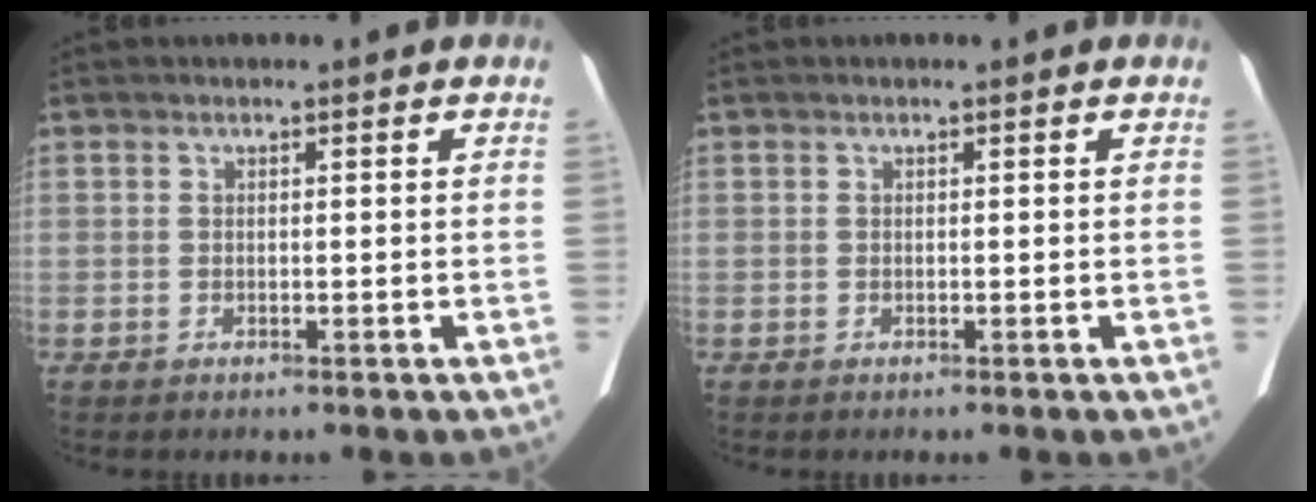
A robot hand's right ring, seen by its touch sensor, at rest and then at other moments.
{"total": 0.0}